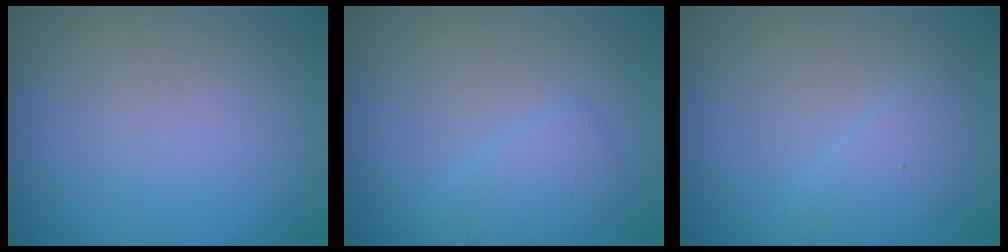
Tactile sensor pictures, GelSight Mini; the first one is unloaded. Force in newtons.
{"total": 1.9, "press": 1.9, "slide": 0.1}
{"total": 1.7, "press": 1.7, "slide": 0.2}